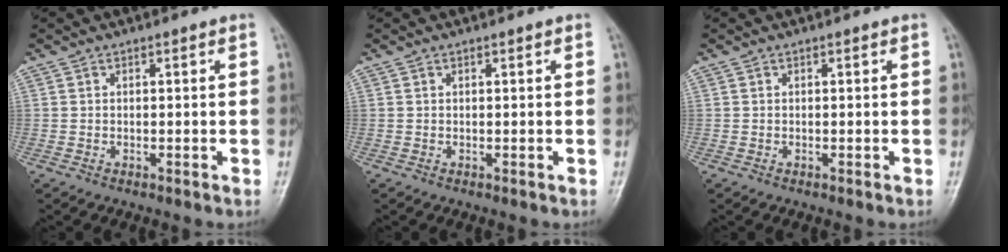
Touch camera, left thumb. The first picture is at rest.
{"total": 0.0}
{"total": 0.0}